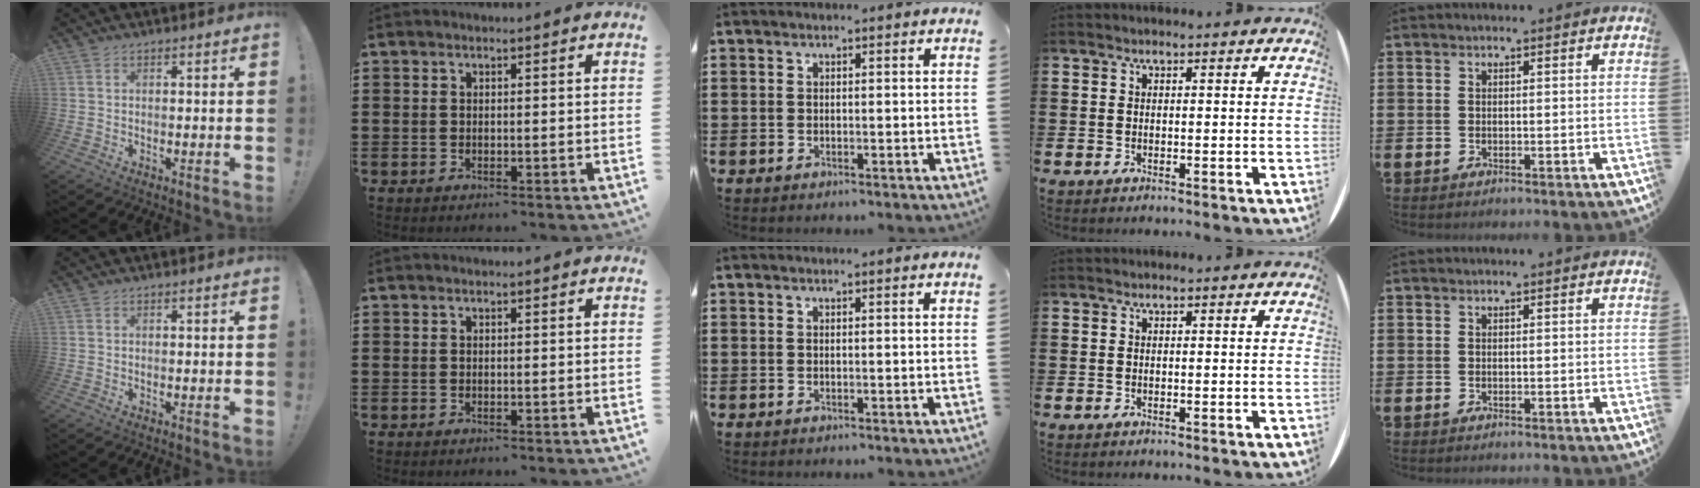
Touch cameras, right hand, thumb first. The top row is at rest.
{}